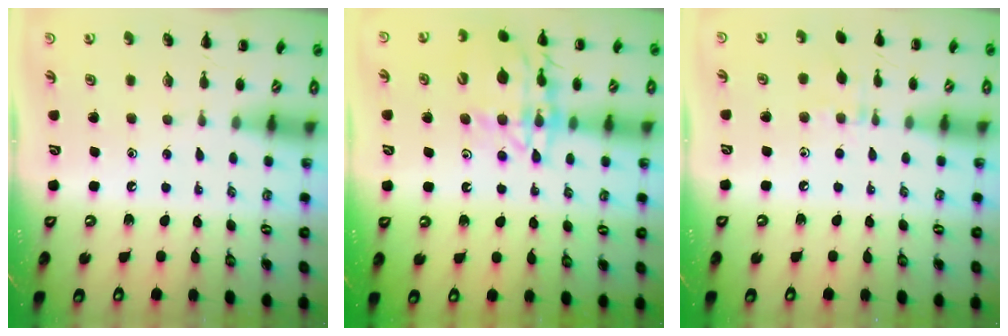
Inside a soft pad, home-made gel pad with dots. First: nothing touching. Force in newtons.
{"total": 17.9, "press": 17.7, "slide": 2.8}
{"total": 6.7, "press": 6.3, "slide": 2.3}